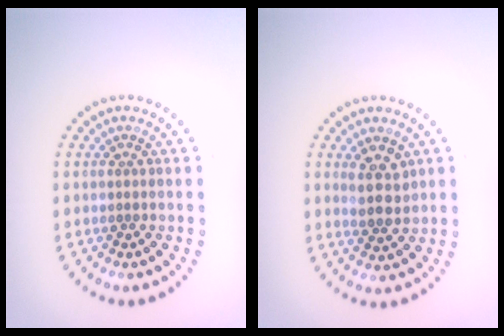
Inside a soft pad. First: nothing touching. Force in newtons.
{"total": 2.6, "press": 2.5, "slide": 0.9}